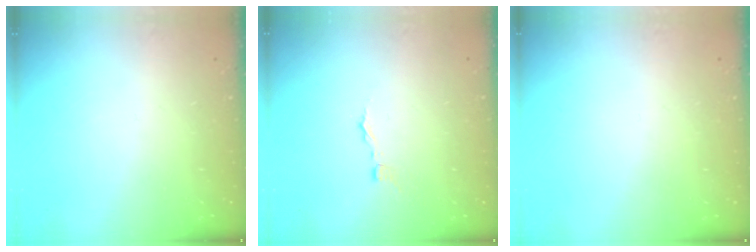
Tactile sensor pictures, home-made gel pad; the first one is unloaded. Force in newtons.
{"total": 2.9, "press": 2.9, "slide": 0.2}
{"total": 0.0}